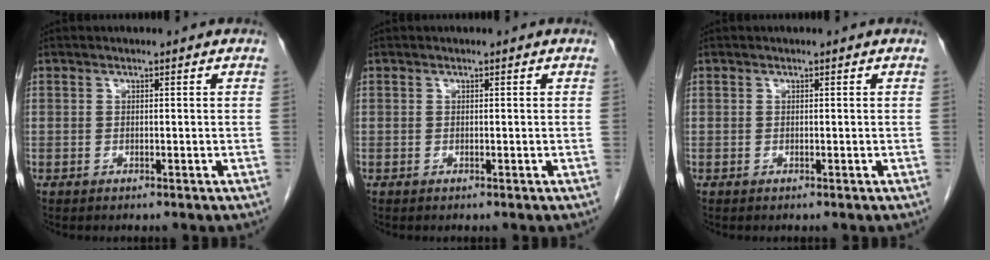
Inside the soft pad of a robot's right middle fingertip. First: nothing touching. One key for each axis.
{"total": 0.0}
{"total": 0.0}